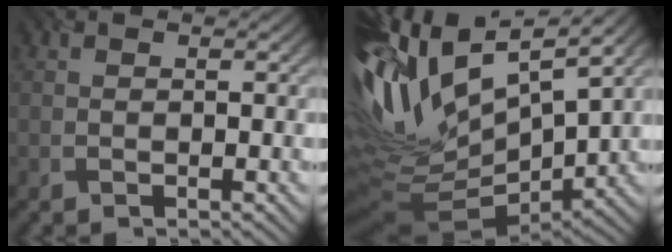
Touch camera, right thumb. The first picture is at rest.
{"total": 17.1, "force": [5.6, 6.6, 14.8], "torque": [-0.305, 0.010, 0.110]}